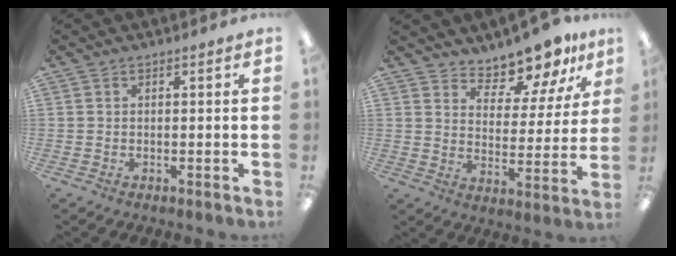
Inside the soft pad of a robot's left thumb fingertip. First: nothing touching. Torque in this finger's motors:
{"motor_torque": [0.11, 0.13, 0.03, -0.36, 0.05]}